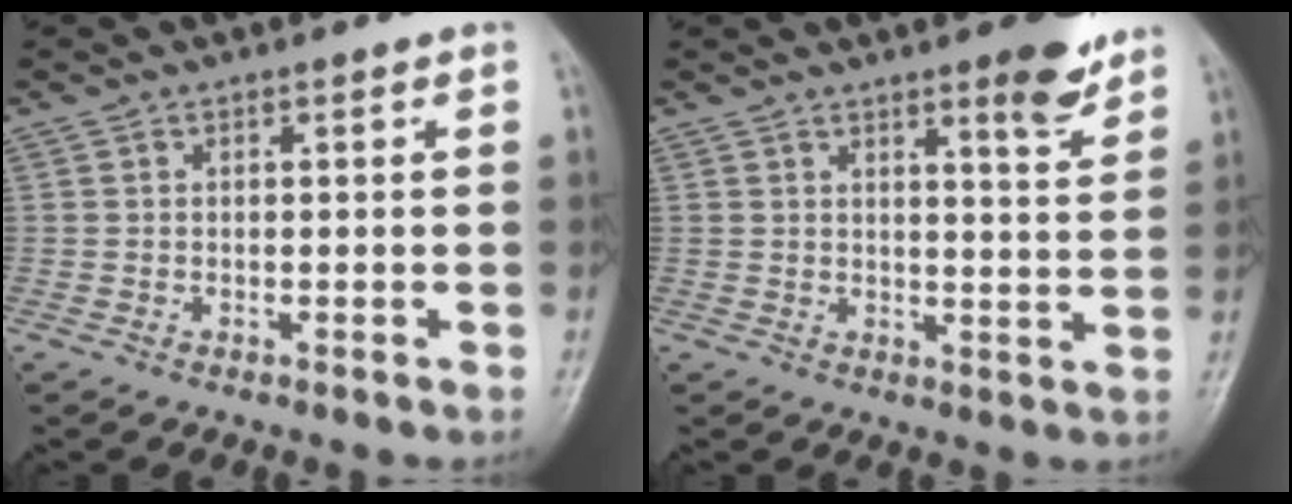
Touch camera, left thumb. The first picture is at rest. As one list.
[{"total": 6.4, "force": [4.5, 1.2, 4.4], "torque": [-0.049, -0.032, 0.058]}]